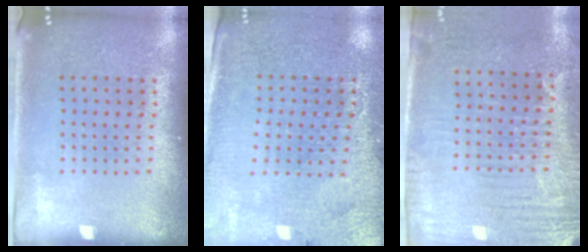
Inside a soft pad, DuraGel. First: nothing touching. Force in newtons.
{"total": 3.0, "press": 2.9, "slide": 0.8}
{"total": 3.0, "press": 2.6, "slide": 1.6}